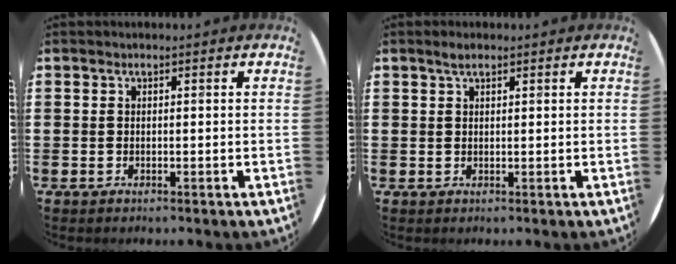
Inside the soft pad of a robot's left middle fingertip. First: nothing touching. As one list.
[{"total": 1.7, "force": [1.3, 0.6, 1.0], "torque": [-0.013, 0.002, 0.020]}]